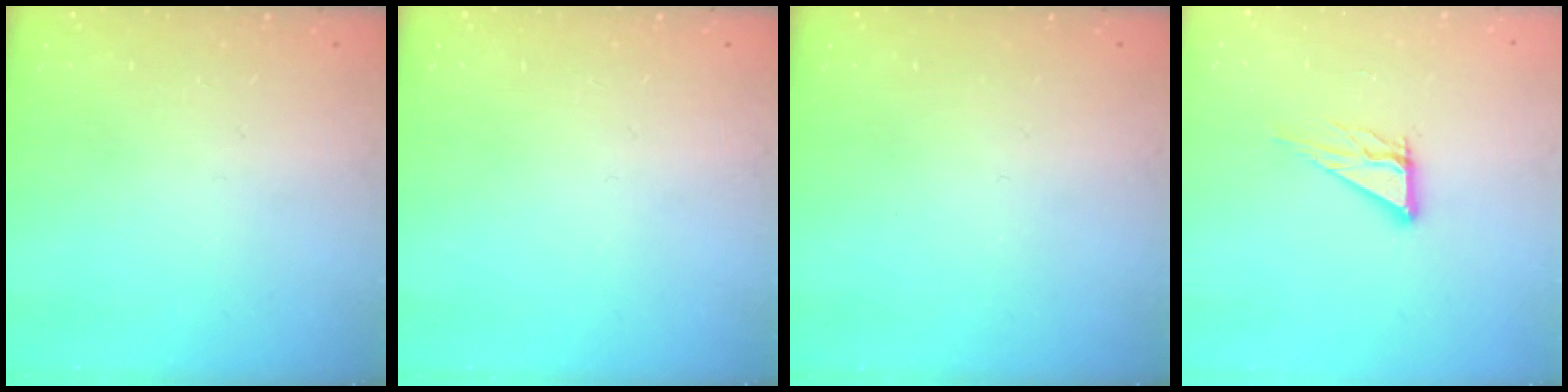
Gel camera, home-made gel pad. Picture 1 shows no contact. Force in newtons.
{"total": 0.0}
{"total": 0.0}
{"total": 9.0, "press": 8.9, "slide": 0.7}